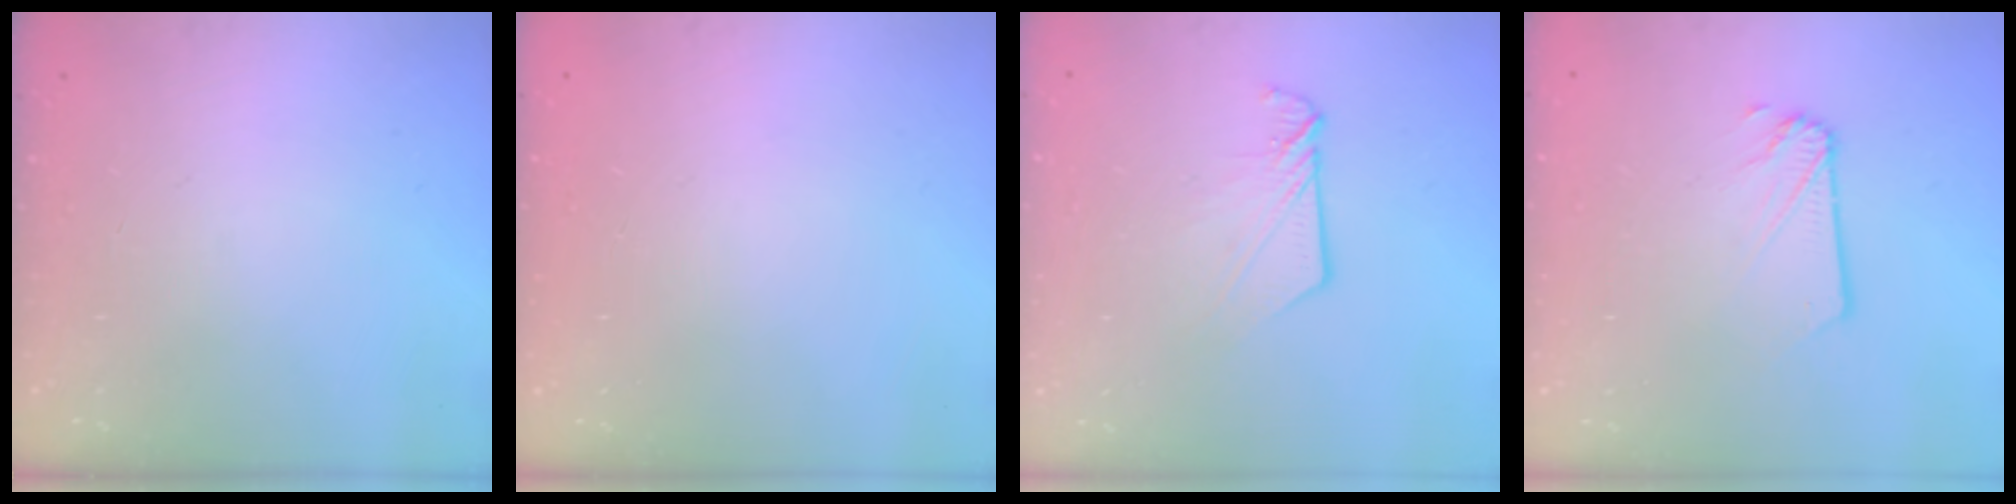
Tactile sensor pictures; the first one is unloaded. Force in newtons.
{"total": 0.0}
{"total": 6.9, "press": 6.9, "slide": 0.2}
{"total": 2.3, "press": 2.3, "slide": 0.1}